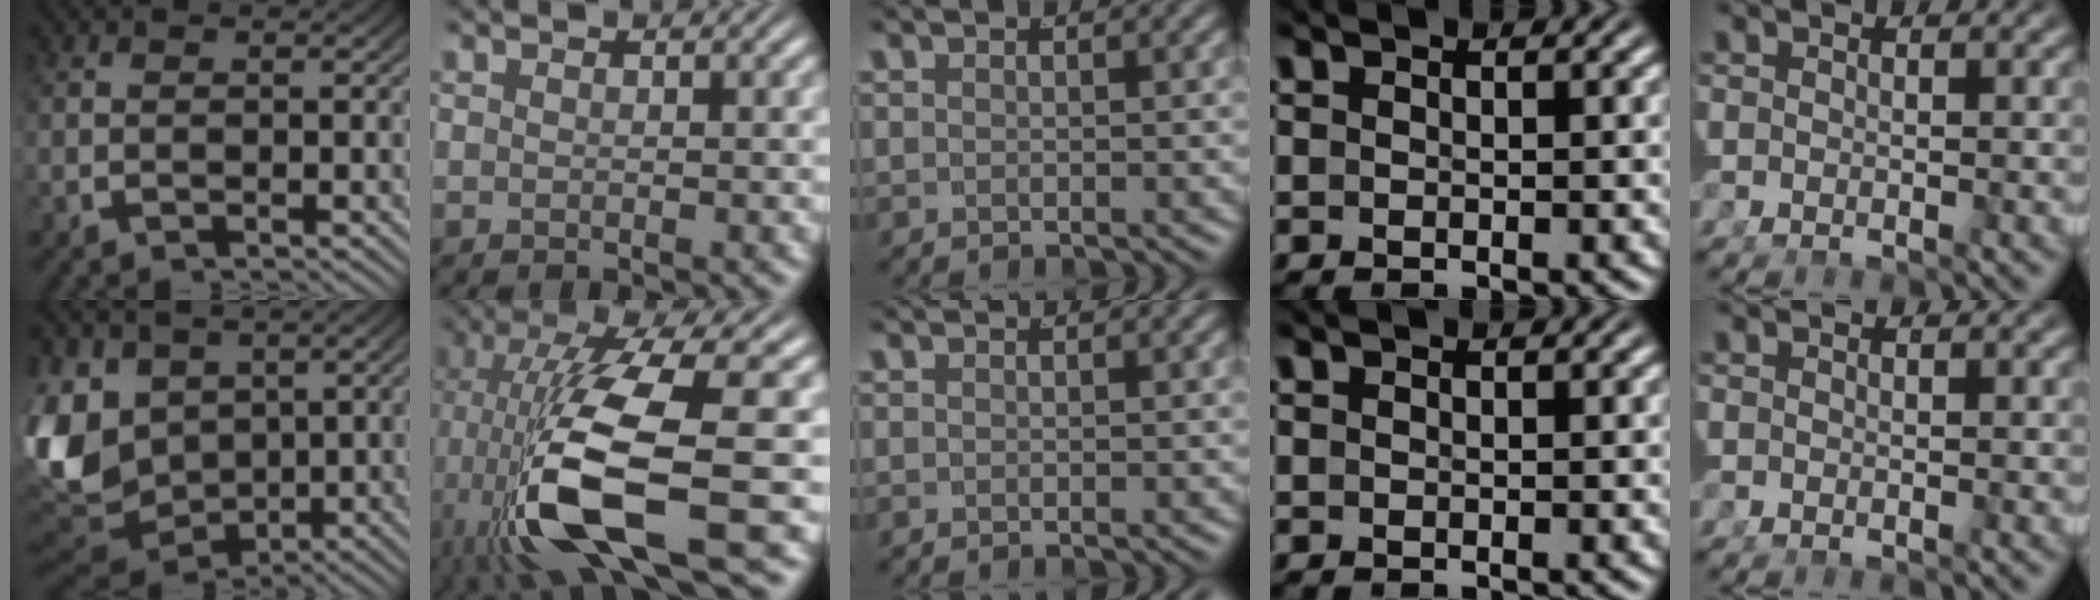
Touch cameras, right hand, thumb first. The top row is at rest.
{"thumb": {"total": 12.0, "force": [-1.3, 9.4, 7.3], "torque": [-0.208, -0.059, 0.008]}, "index": {"total": 12.8, "force": [-1.5, 5.0, 11.7], "torque": [-0.236, -0.022, -0.002]}}